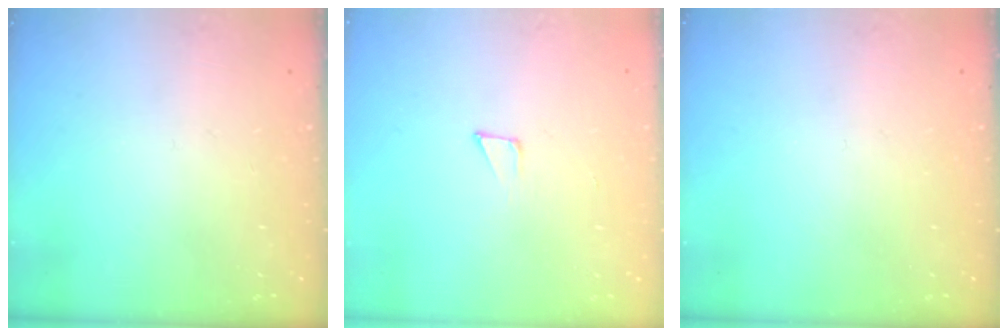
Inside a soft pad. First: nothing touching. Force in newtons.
{"total": 4.3, "press": 4.2, "slide": 0.3}
{"total": 0.0}